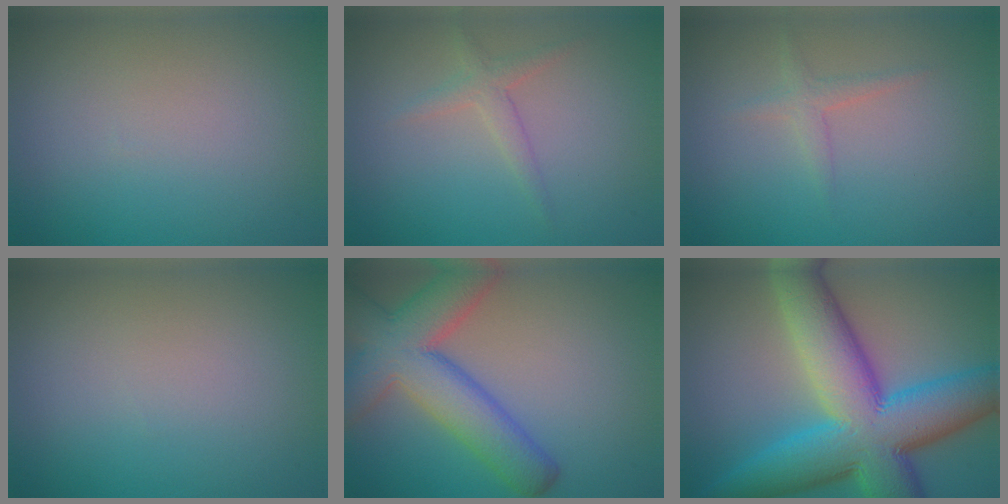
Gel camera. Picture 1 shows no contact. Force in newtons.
{"total": 1.7, "press": 1.7, "slide": 0.1}
{"total": 1.3, "press": 1.3, "slide": 0.1}
{"total": 0.0}
{"total": 8.4, "press": 8.4, "slide": 0.4}
{"total": 13.7, "press": 13.7, "slide": 0.2}